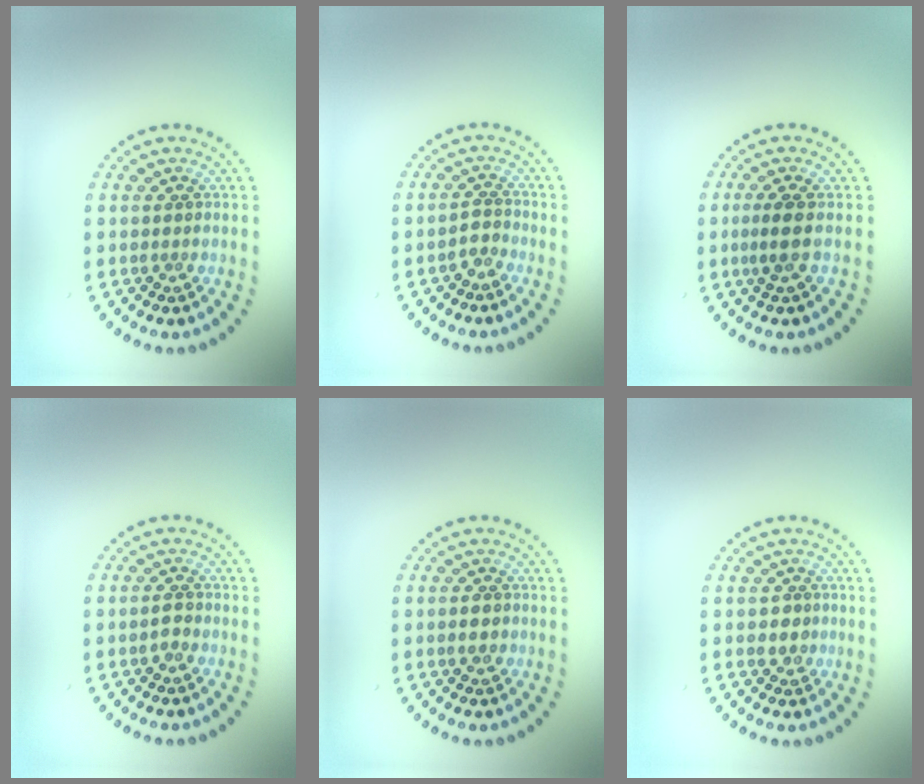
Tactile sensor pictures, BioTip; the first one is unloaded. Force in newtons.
{"total": 1.4, "press": 1.0, "slide": 1.0}
{"total": 1.7, "press": 1.3, "slide": 1.1}
{"total": 1.0, "press": 0.9, "slide": 0.5}
{"total": 1.2, "press": 1.2, "slide": 0.2}
{"total": 1.5, "press": 1.3, "slide": 0.8}